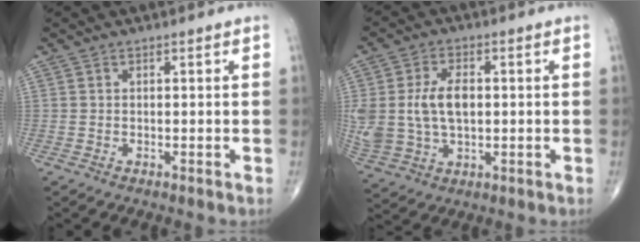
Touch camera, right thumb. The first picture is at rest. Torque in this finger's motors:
{"motor_torque": [1.71, 1.67, 1.16, 0.12, 0.16]}